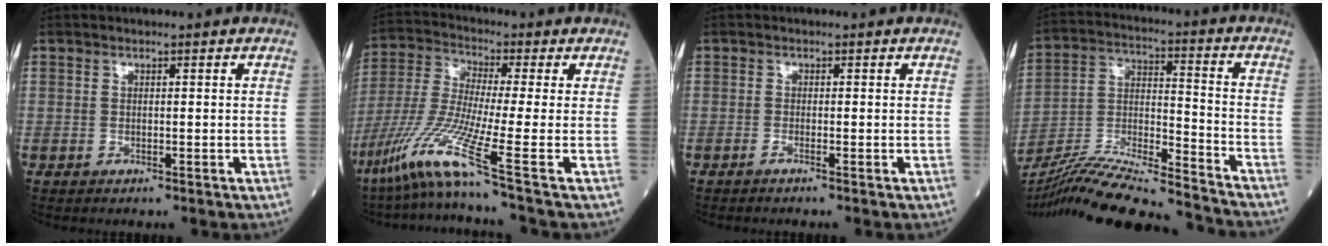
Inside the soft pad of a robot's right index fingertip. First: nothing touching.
{"total": 12.5, "force": [-7.3, -2.5, 9.9], "torque": [-0.215, -0.040, -0.143]}
{"total": 0.7, "force": [-0.5, -0.3, 0.3], "torque": [-0.006, 0.001, -0.014]}
{"total": 22.3, "force": [-20.5, 0.8, 8.8], "torque": [-0.180, -0.020, -0.345]}